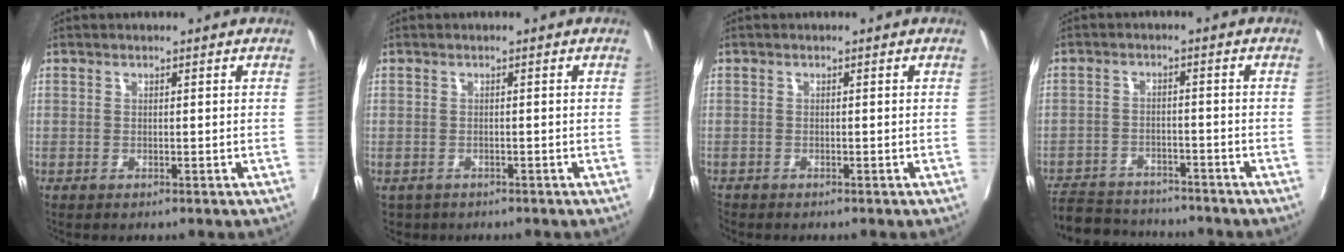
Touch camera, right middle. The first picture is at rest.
{"total": 1.9, "force": [-1.1, 1.5, 0.5], "torque": [-0.016, -0.005, -0.015]}
{"total": 0.8, "force": [-0.7, 0.4, 0.0], "torque": [-0.003, -0.002, -0.016]}
{"total": 13.2, "force": [-11.7, 4.5, 4.1], "torque": [-0.113, -0.005, -0.181]}